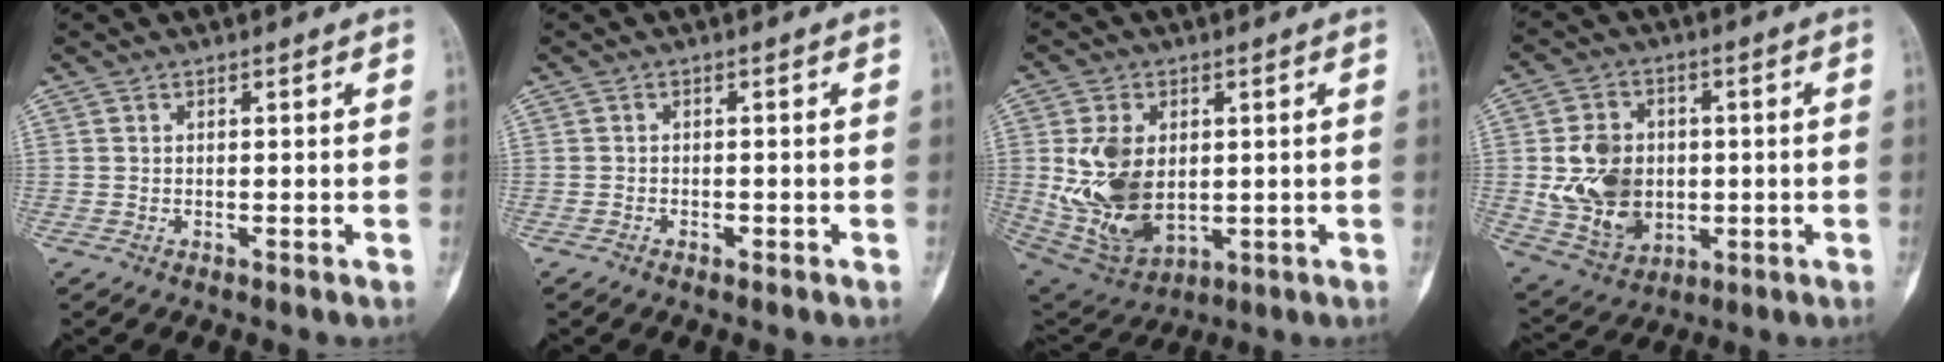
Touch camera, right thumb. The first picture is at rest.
{"total": 1.0, "force": [-0.6, 0.7, 0.6], "torque": [-0.009, 0.005, -0.008]}
{"total": 15.4, "force": [0.7, 10.2, 11.6], "torque": [-0.204, -0.011, 0.038]}
{"total": 14.1, "force": [-0.3, 11.0, 8.8], "torque": [-0.125, -0.004, 0.010]}